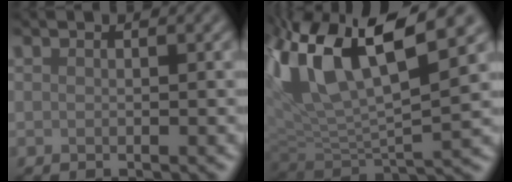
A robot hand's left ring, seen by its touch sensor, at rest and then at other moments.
{"total": 14.2, "force": [6.6, 5.1, 11.5], "torque": [-0.242, 0.024, 0.120]}